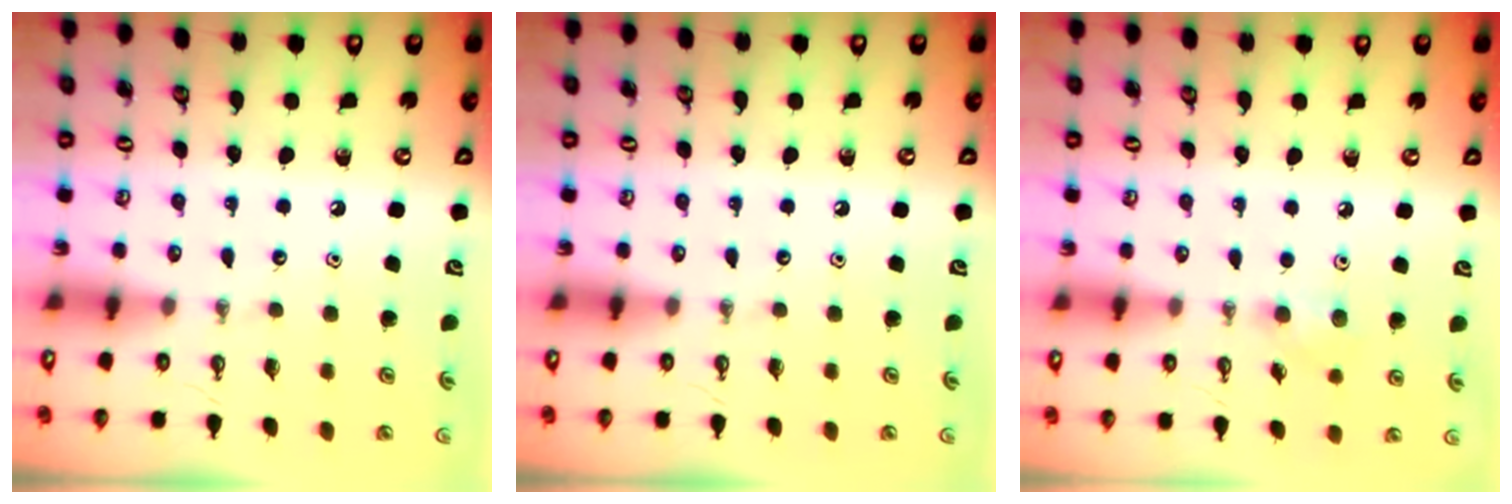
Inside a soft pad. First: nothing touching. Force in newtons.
{"total": 0.0}
{"total": 7.2, "press": 7.1, "slide": 1.0}